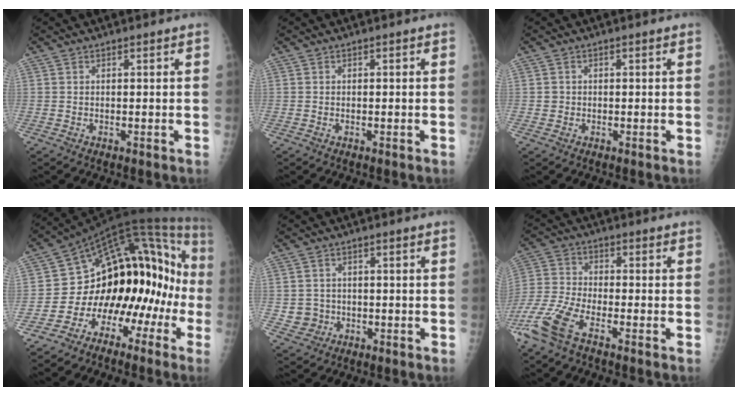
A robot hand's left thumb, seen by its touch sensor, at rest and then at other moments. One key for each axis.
{"total": 0.0}
{"total": 1.2, "fx": -0.3, "fy": 1.2, "fz": -0.1, "tx": 0.005, "ty": 0.004, "tz": -0.003}
{"total": 18.6, "fx": -6.5, "fy": 11.0, "fz": 13.4, "tx": -0.134, "ty": 0.138, "tz": -0.105}
{"total": 3.8, "fx": -0.7, "fy": 3.7, "fz": 0.4, "tx": 0.009, "ty": 0.006, "tz": -0.008}
{"total": 10.9, "fx": -6.8, "fy": 3.8, "fz": 7.6, "tx": -0.186, "ty": 0.007, "tz": -0.143}